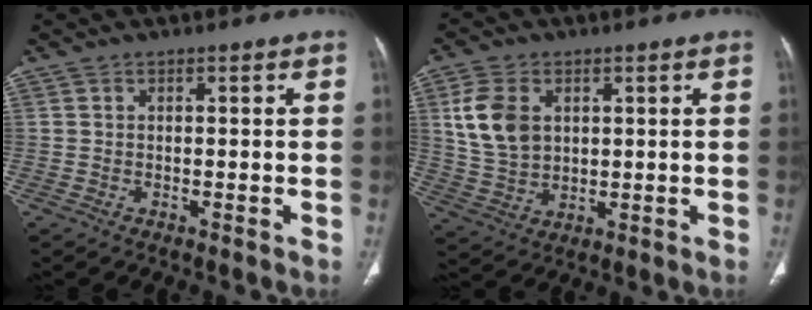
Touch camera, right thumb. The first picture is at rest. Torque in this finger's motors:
{"motor_torque": [0.31, 1.13, 0.91, 0.17, 0.13]}